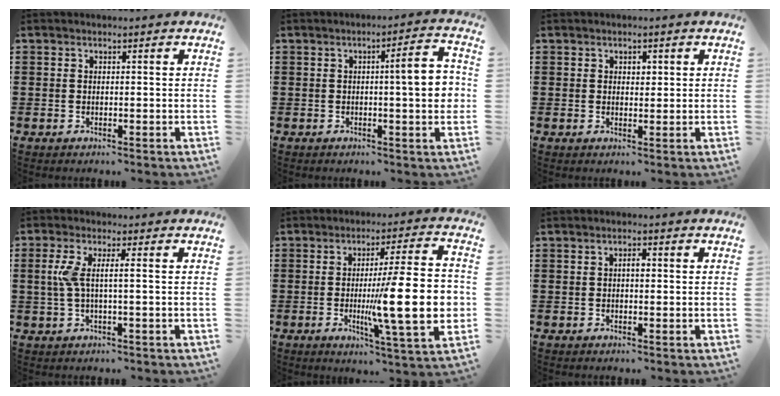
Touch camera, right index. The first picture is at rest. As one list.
[{"total": 7.3, "force": [0.3, 1.2, 7.2], "torque": [-0.102, -0.007, -0.001]}, {"total": 1.2, "force": [0.6, 0.8, 0.6], "torque": [-0.014, 0.007, 0.010]}, {"total": 4.3, "force": [0.1, 0.3, 4.3], "torque": [-0.104, -0.010, -0.009]}, {"total": 18.1, "force": [-1.9, 3.7, 17.6], "torque": [-0.269, -0.018, -0.029]}, {"total": 1.5, "force": [0.0, 0.5, 1.4], "torque": [-0.026, 0.002, -0.002]}]